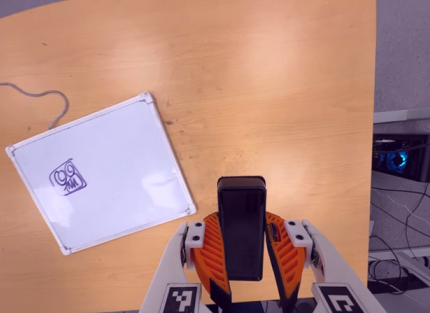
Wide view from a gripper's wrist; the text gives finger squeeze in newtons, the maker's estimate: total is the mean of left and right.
{"total": 11.4, "left": 8.7, "right": 14.2}